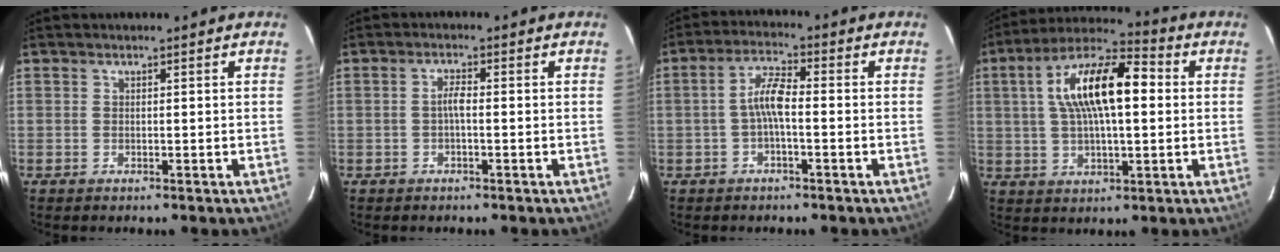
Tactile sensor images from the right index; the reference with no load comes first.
{"total": 1.8, "force": [-0.5, 0.4, 1.7], "torque": [-0.034, 0.007, -0.011]}
{"total": 4.7, "force": [-1.2, 1.1, 4.4], "torque": [-0.093, 0.014, -0.025]}
{"total": 16.0, "force": [2.8, 5.9, 14.6], "torque": [-0.261, 0.026, 0.040]}